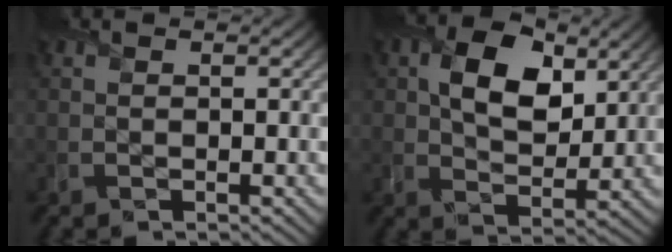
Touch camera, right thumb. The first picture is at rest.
{"total": 8.6, "force": [2.9, 5.4, 6.0], "torque": [-0.111, 0.000, 0.048]}